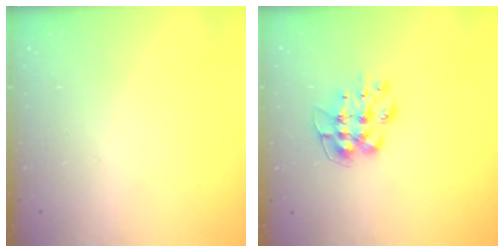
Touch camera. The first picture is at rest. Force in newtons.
{"total": 9.2, "press": 9.2, "slide": 0.9}